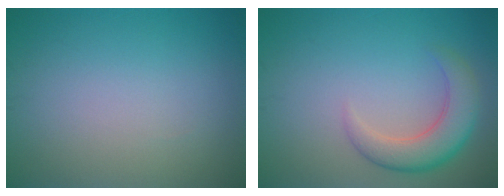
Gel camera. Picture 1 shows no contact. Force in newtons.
{"total": 4.3, "press": 4.3, "slide": 0.2}